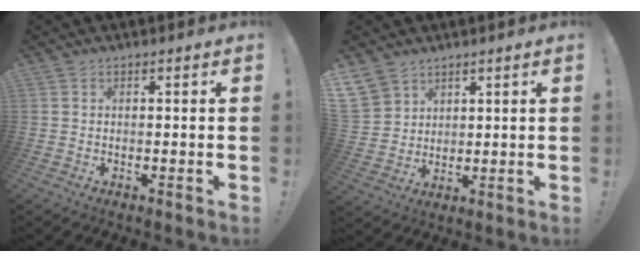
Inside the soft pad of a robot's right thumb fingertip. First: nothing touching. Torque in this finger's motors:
{"motor_torque": [-0.34, 1.72, 1.11, 1.07, 0.41]}